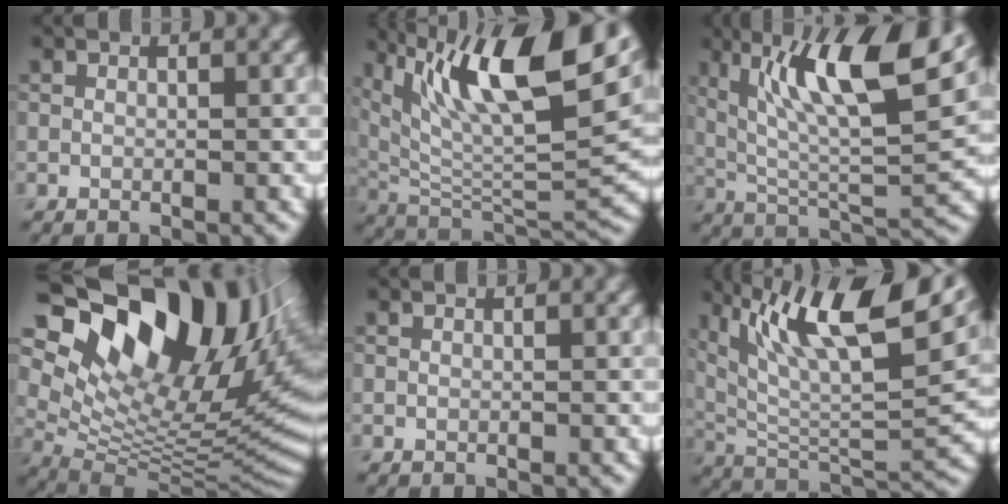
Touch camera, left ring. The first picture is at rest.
{"total": 15.1, "force": [7.4, 4.8, 12.2], "torque": [-0.212, 0.010, 0.134]}
{"total": 12.7, "force": [5.8, 3.1, 10.8], "torque": [-0.181, 0.004, 0.102]}
{"total": 18.6, "force": [9.0, 9.6, 13.1], "torque": [-0.195, 0.031, 0.158]}
{"total": 0.0}
{"total": 13.9, "force": [7.7, 3.8, 11.0], "torque": [-0.190, 0.007, 0.141]}